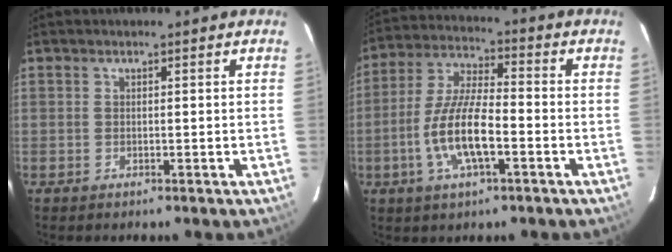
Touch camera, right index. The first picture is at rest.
{"total": 12.0, "force": [-3.9, 3.5, 10.8], "torque": [-0.225, -0.002, -0.075]}